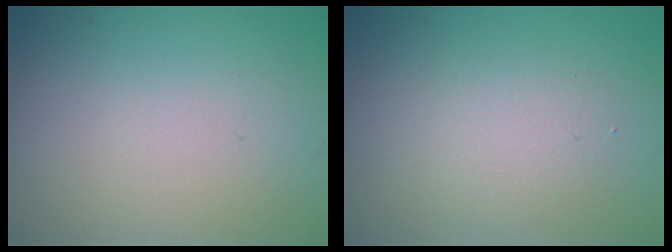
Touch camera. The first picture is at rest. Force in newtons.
{"total": 2.5, "press": 2.5, "slide": 0.2}